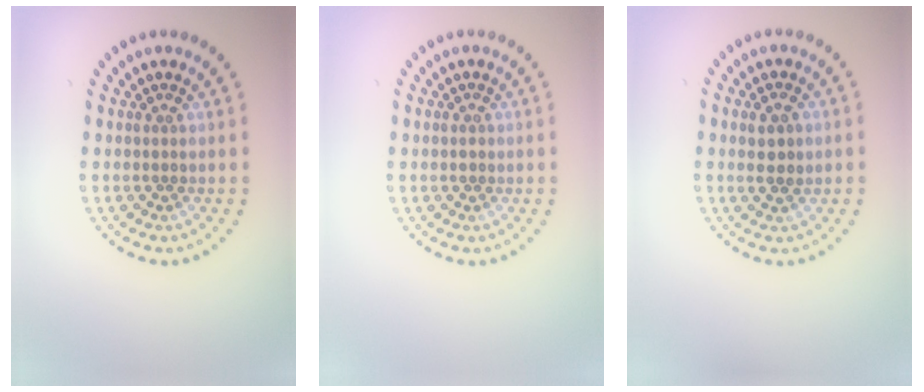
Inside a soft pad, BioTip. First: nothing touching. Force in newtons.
{"total": 0.9, "press": 0.9, "slide": 0.1}
{"total": 2.3, "press": 2.2, "slide": 0.4}